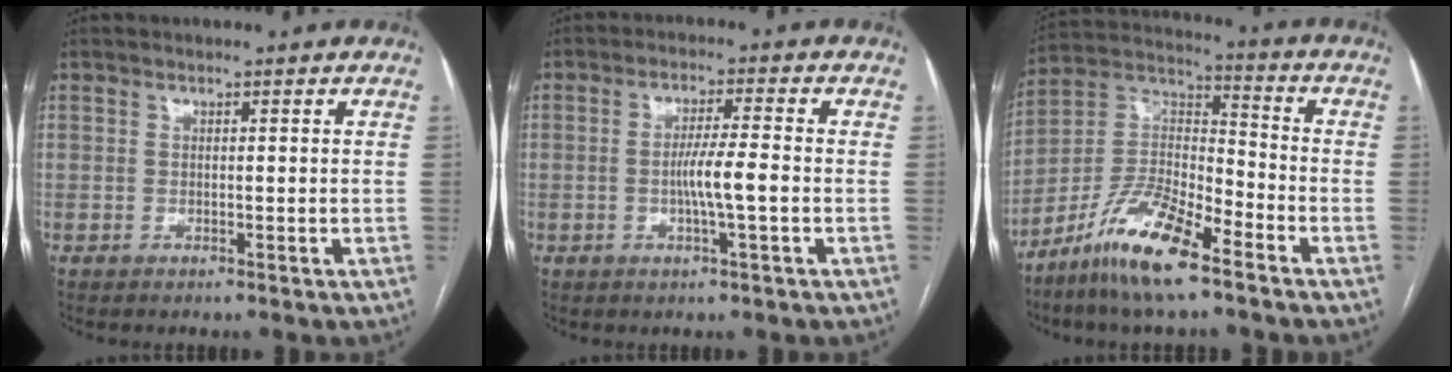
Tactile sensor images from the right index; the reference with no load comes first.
{"total": 5.2, "force": [-1.1, -0.1, 5.1], "torque": [-0.096, -0.001, -0.021]}
{"total": 13.0, "force": [-8.9, 2.9, 9.0], "torque": [-0.180, 0.006, -0.168]}